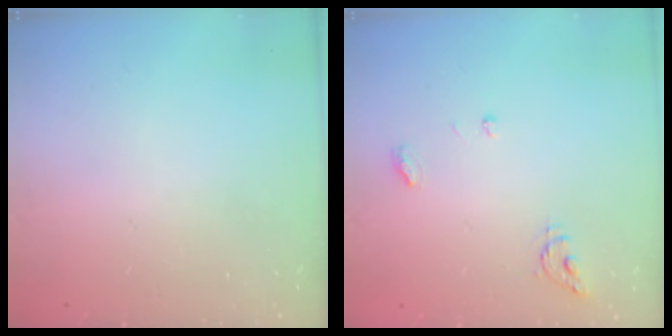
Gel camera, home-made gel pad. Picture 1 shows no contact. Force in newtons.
{"total": 5.3, "press": 5.3, "slide": 0.4}